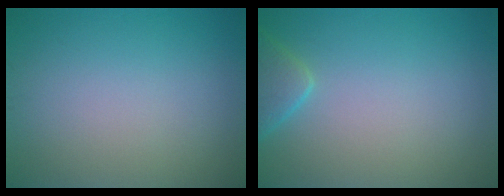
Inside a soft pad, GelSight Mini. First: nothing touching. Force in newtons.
{"total": 2.5, "press": 2.5, "slide": 0.2}